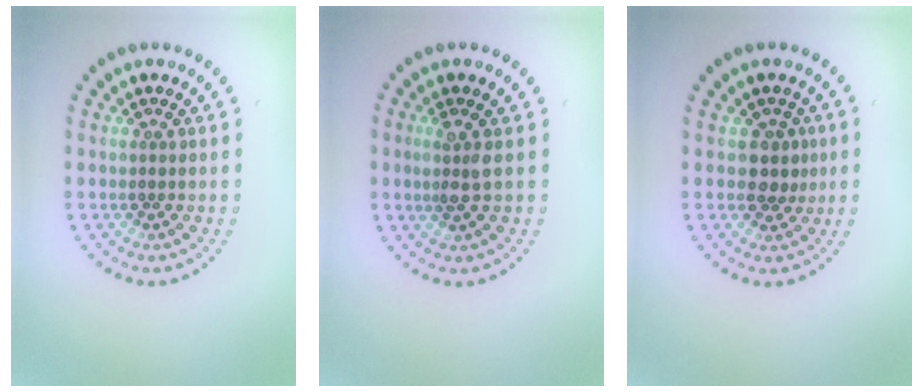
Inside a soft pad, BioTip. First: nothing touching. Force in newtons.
{"total": 1.8, "press": 1.6, "slide": 0.8}
{"total": 2.0, "press": 1.8, "slide": 1.0}